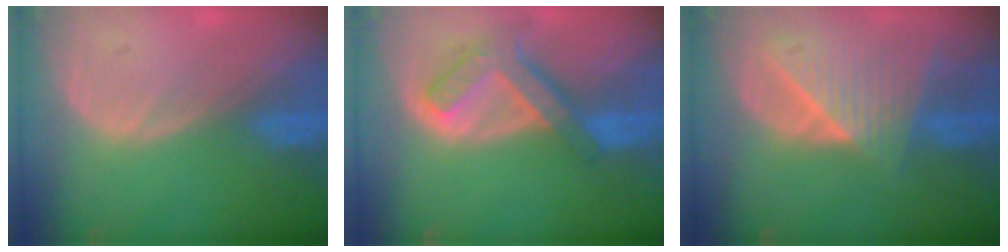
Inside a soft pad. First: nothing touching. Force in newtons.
{"total": 7.5, "press": 6.4, "slide": 3.9}
{"total": 8.8, "press": 7.8, "slide": 4.0}